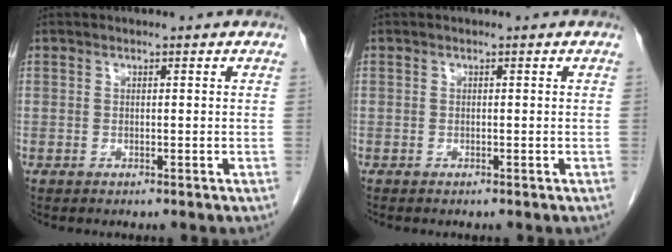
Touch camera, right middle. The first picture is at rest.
{"total": 0.0}